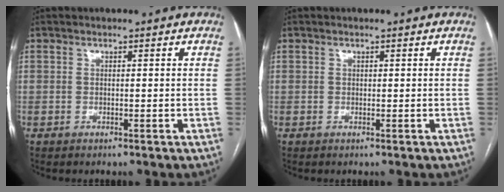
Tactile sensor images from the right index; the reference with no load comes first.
{"total": 0.0}